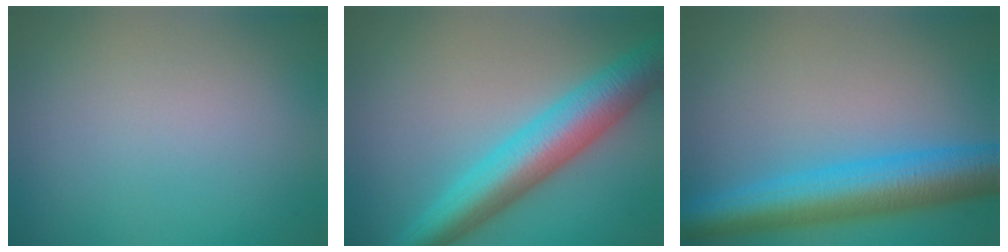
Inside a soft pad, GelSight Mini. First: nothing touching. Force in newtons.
{"total": 7.8, "press": 7.8, "slide": 0.1}
{"total": 7.8, "press": 7.8, "slide": 0.1}